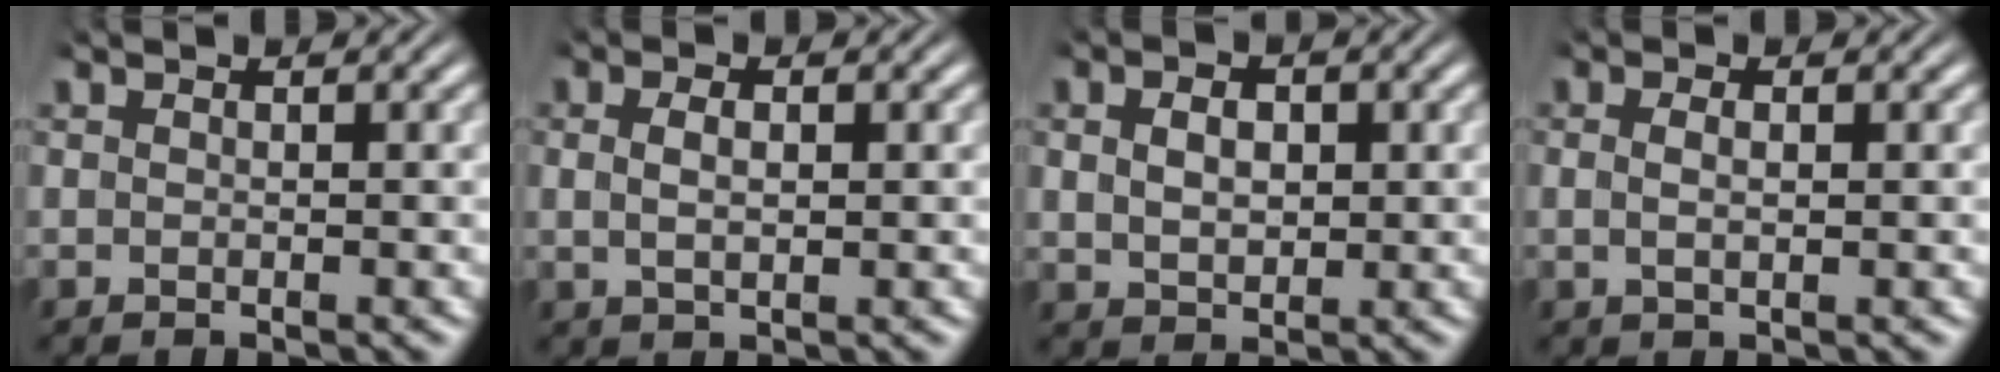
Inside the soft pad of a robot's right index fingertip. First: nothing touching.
{"total": 2.2, "force": [0.3, 0.9, 1.9], "torque": [-0.035, -0.006, 0.012]}
{"total": 2.9, "force": [0.7, 2.0, 2.1], "torque": [-0.031, -0.008, 0.022]}
{"total": 1.6, "force": [0.2, 0.4, 1.5], "torque": [-0.030, -0.007, 0.009]}